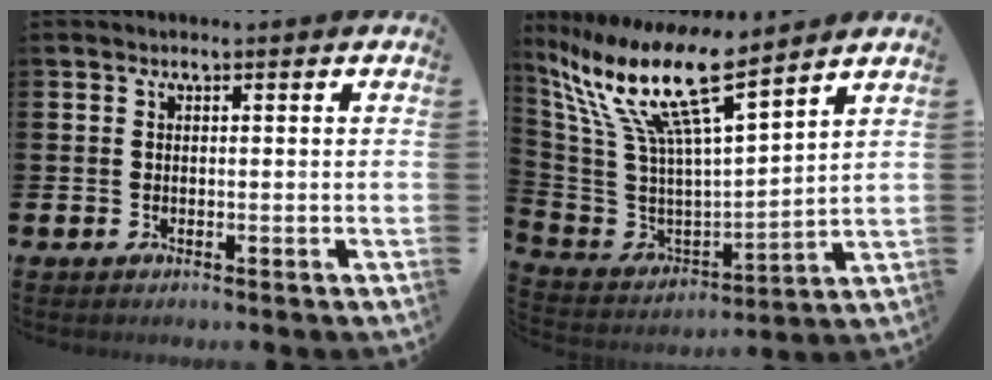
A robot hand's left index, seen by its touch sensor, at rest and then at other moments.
{"total": 13.7, "force": [9.9, 2.8, 9.1], "torque": [-0.217, -0.061, 0.167]}